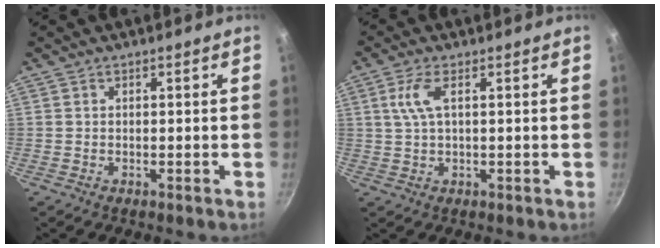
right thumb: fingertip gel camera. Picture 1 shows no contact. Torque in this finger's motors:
{"motor_torque": [-0.65, 0.70, 0.12, -0.10, 0.04]}